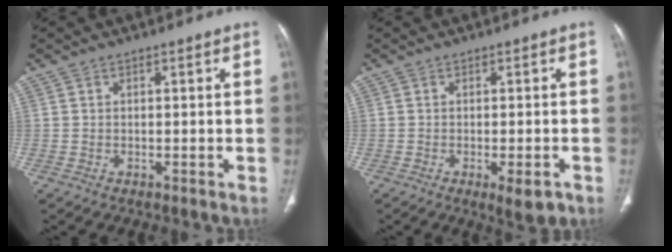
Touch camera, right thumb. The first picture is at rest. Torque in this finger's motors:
{"motor_torque": [-0.21, 0.23, -0.29, 0.01, 0.05]}